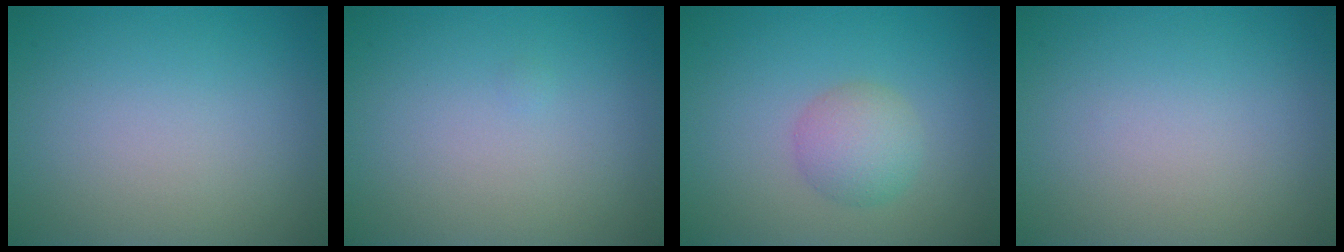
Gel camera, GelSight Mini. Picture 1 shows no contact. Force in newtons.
{"total": 0.0}
{"total": 2.8, "press": 2.8, "slide": 0.1}
{"total": 0.0}